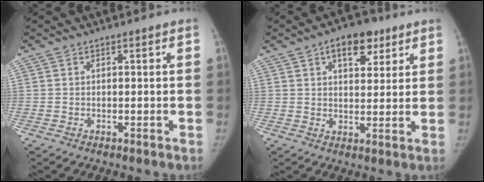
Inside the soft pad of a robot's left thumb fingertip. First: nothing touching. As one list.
[{"total": 8.8, "force": [4.6, 4.9, 5.6], "torque": [-0.049, -0.013, 0.062]}]